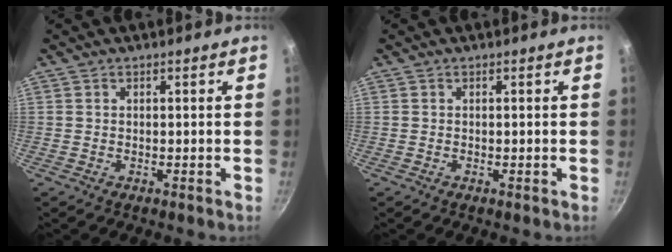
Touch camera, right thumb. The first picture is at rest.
{"total": 0.0}